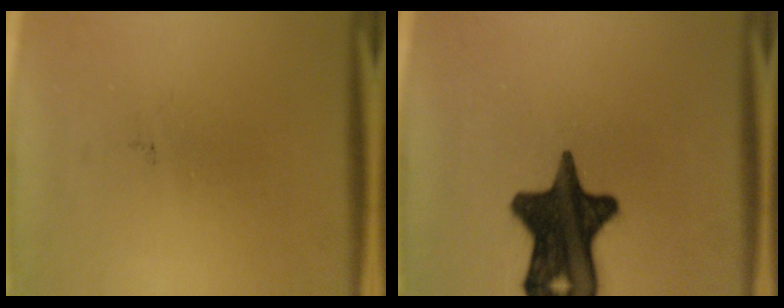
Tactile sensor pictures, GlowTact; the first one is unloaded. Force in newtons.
{"total": 17.1}